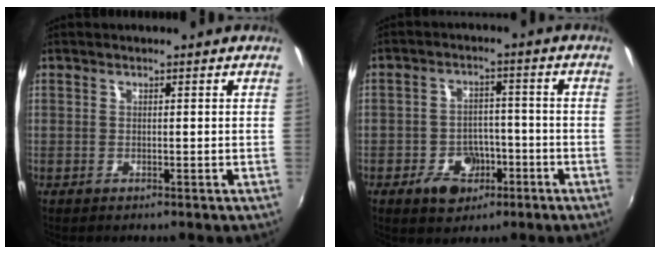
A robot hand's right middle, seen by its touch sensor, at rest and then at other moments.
{"total": 7.6, "force": [-4.2, 5.4, 3.3], "torque": [-0.079, 0.017, -0.053]}